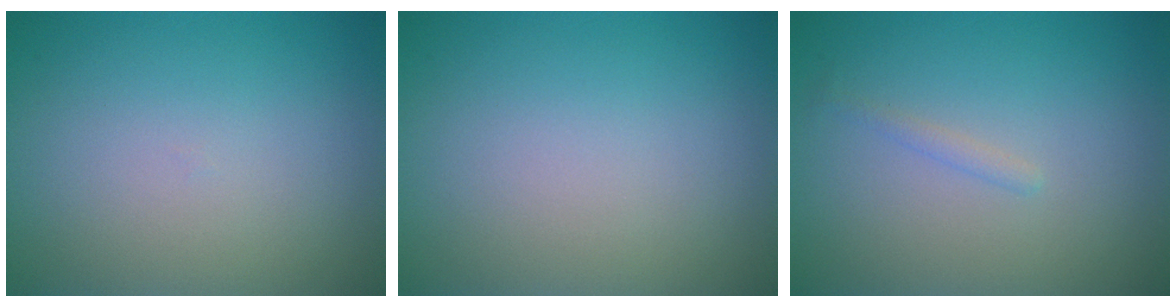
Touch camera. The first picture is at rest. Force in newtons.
{"total": 0.0}
{"total": 0.7, "press": 0.7, "slide": 0.1}